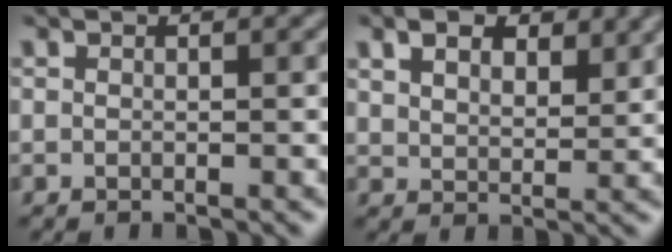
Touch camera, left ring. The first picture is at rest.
{"total": 4.5, "force": [2.9, 2.5, 2.4], "torque": [-0.042, -0.001, 0.047]}